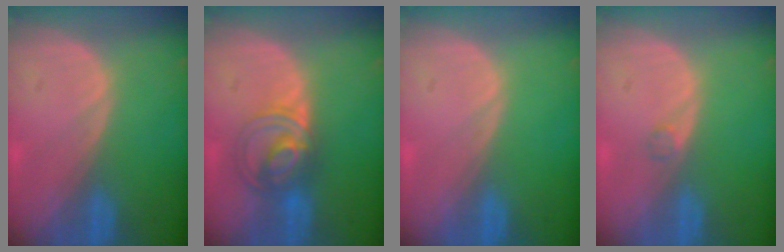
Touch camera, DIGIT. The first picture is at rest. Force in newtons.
{"total": 6.1, "press": 6.0, "slide": 1.1}
{"total": 0.0}
{"total": 0.9, "press": 0.9, "slide": 0.1}